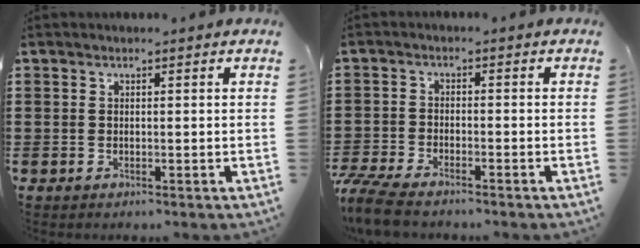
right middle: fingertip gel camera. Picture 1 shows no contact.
{"total": 5.0, "force": [-4.6, 0.5, 1.7], "torque": [-0.060, -0.011, -0.099]}